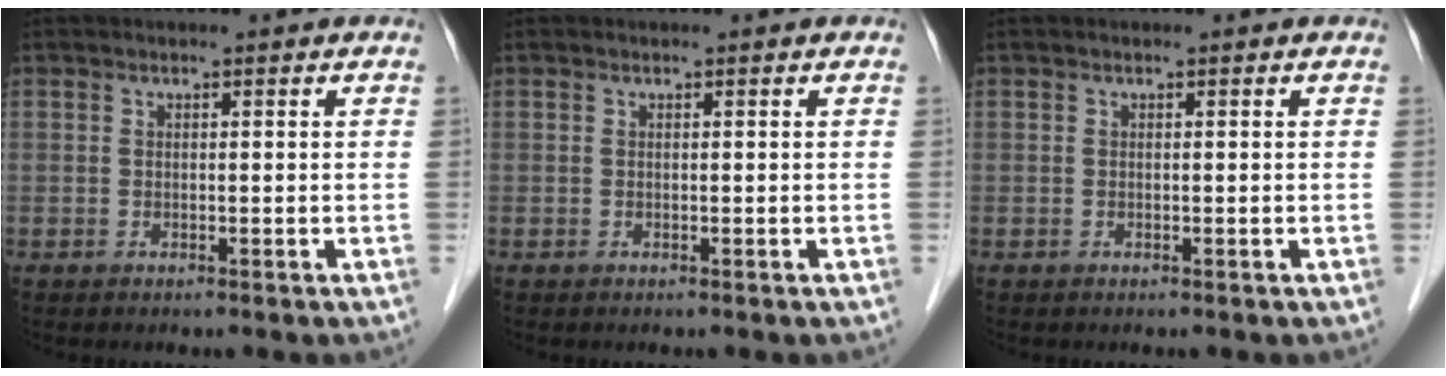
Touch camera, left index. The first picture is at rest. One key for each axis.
{"total": 0.0}
{"total": 0.0}